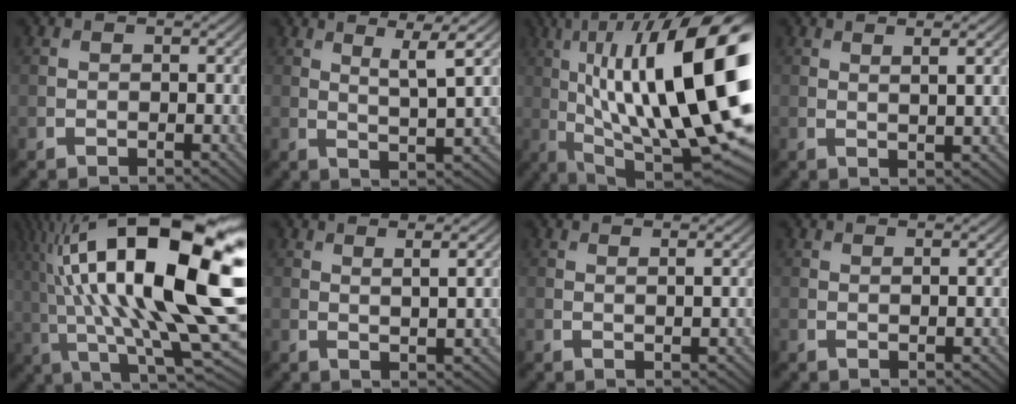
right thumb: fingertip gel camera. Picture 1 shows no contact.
{"total": 5.9, "force": [2.6, 0.1, 5.3], "torque": [-0.104, 0.008, 0.054]}
{"total": 21.5, "force": [3.1, 6.8, 20.2], "torque": [-0.328, 0.033, 0.056]}
{"total": 4.0, "force": [1.5, 0.6, 3.7], "torque": [-0.051, 0.013, 0.024]}
{"total": 22.2, "force": [4.9, 7.3, 20.4], "torque": [-0.350, 0.038, 0.084]}
{"total": 4.5, "force": [1.8, 0.5, 4.1], "torque": [-0.059, 0.014, 0.030]}
{"total": 2.8, "force": [1.0, 0.4, 2.6], "torque": [-0.033, 0.009, 0.016]}
{"total": 1.9, "force": [0.7, 0.1, 1.8], "torque": [-0.022, 0.007, 0.010]}